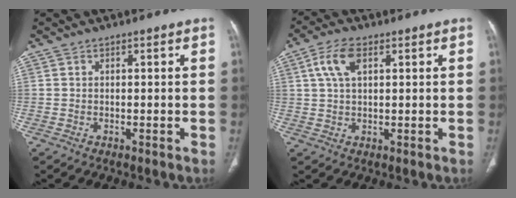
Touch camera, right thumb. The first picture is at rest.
{"total": 5.8, "force": [2.2, 2.8, 4.6], "torque": [-0.100, 0.008, 0.044]}